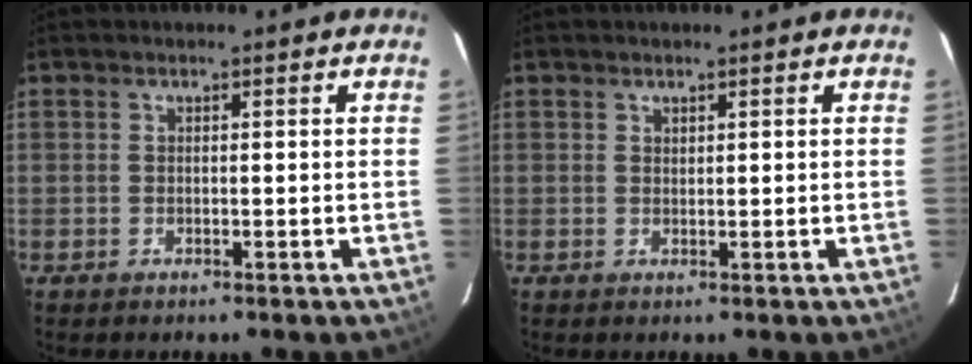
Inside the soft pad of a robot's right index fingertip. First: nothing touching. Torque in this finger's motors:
{"motor_torque": [-0.37, 0.25, -0.03, 0.00]}